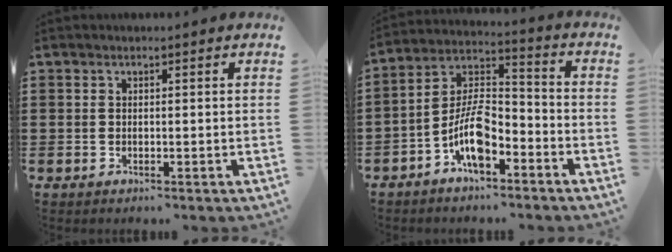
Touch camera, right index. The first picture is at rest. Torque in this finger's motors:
{"motor_torque": [2.10, 0.04, 1.05, 0.21]}